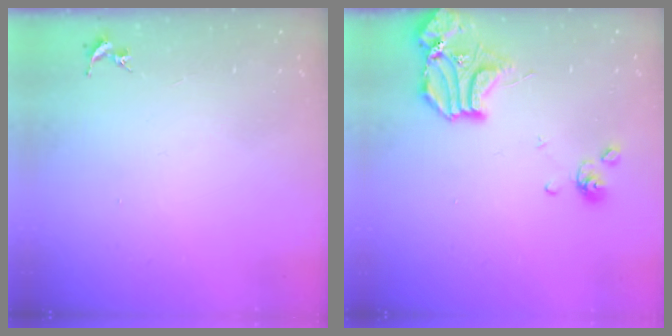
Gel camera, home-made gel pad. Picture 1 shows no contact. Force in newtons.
{"total": 14.9, "press": 14.7, "slide": 2.2}